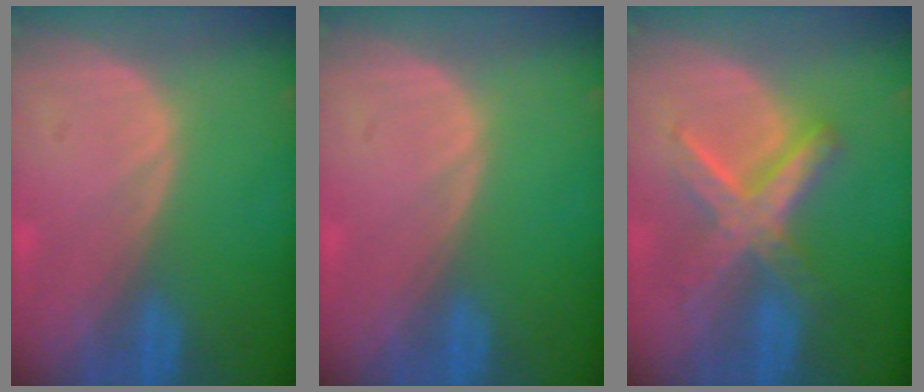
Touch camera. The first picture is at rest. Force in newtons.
{"total": 0.0}
{"total": 7.3, "press": 7.3, "slide": 0.5}